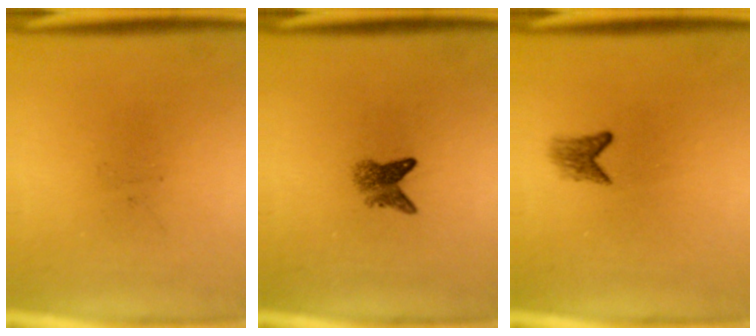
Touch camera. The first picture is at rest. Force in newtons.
{"total": 2.6}
{"total": 1.8}